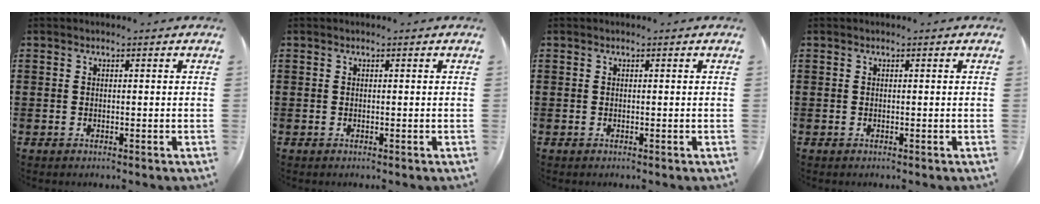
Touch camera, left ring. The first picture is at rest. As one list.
[{"total": 0.0}, {"total": 0.0}, {"total": 0.0}]